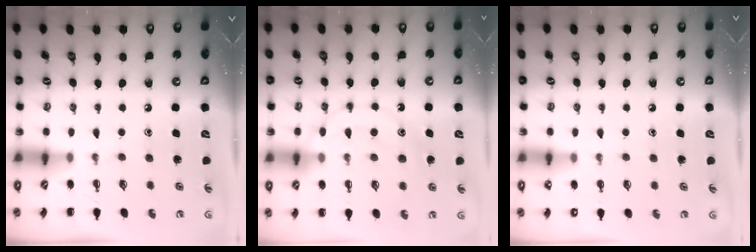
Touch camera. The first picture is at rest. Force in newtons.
{"total": 12.0, "press": 12.0, "slide": 0.9}
{"total": 1.4, "press": 1.4, "slide": 0.1}